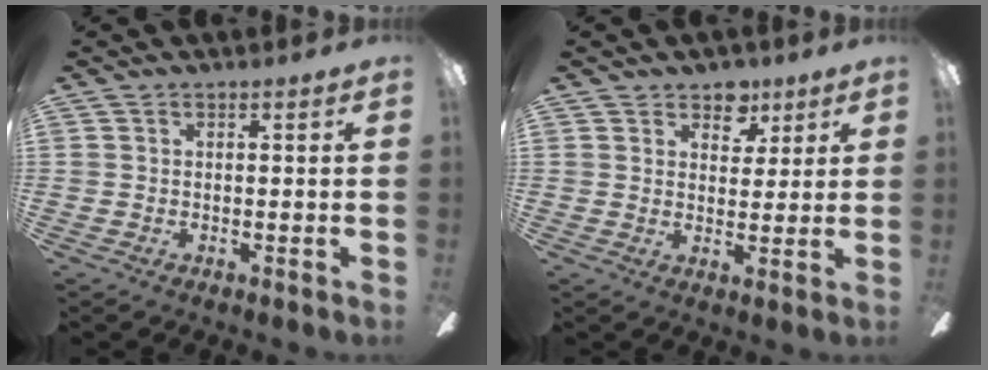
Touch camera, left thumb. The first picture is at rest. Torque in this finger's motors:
{"motor_torque": [0.55, 0.44, 0.71, -0.19, 0.00]}